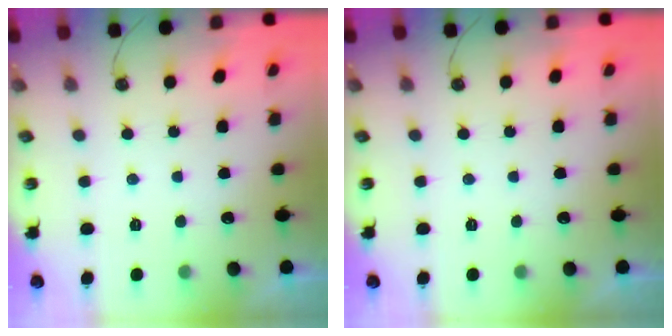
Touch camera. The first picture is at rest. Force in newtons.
{"total": 0.0}